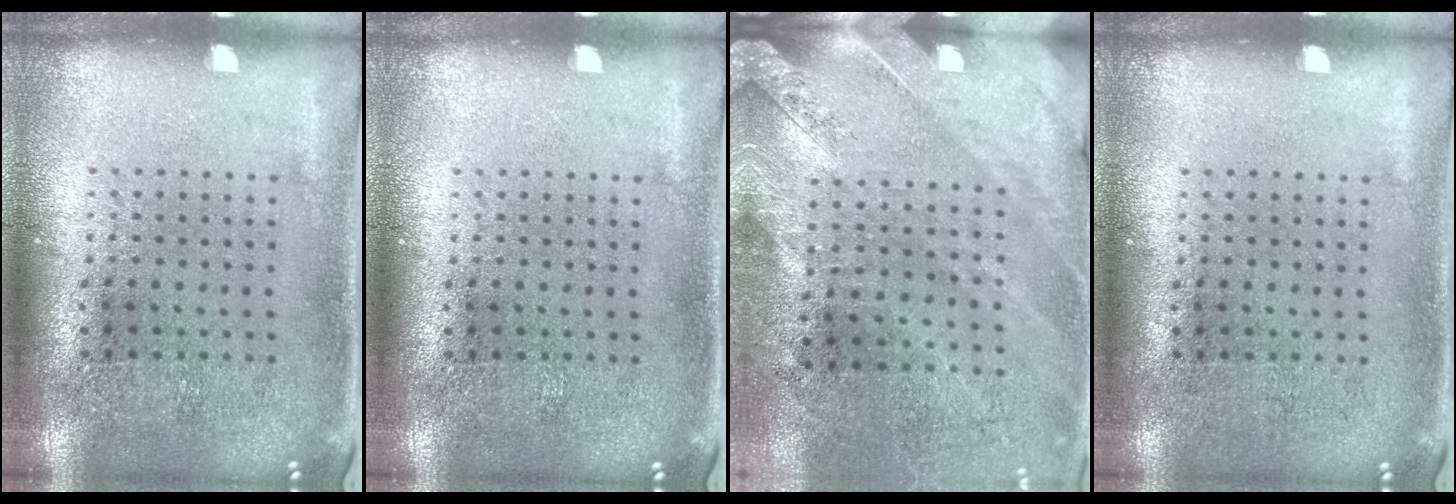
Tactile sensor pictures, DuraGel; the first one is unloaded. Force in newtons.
{"total": 0.0}
{"total": 2.5, "press": 2.3, "slide": 1.0}
{"total": 0.0}